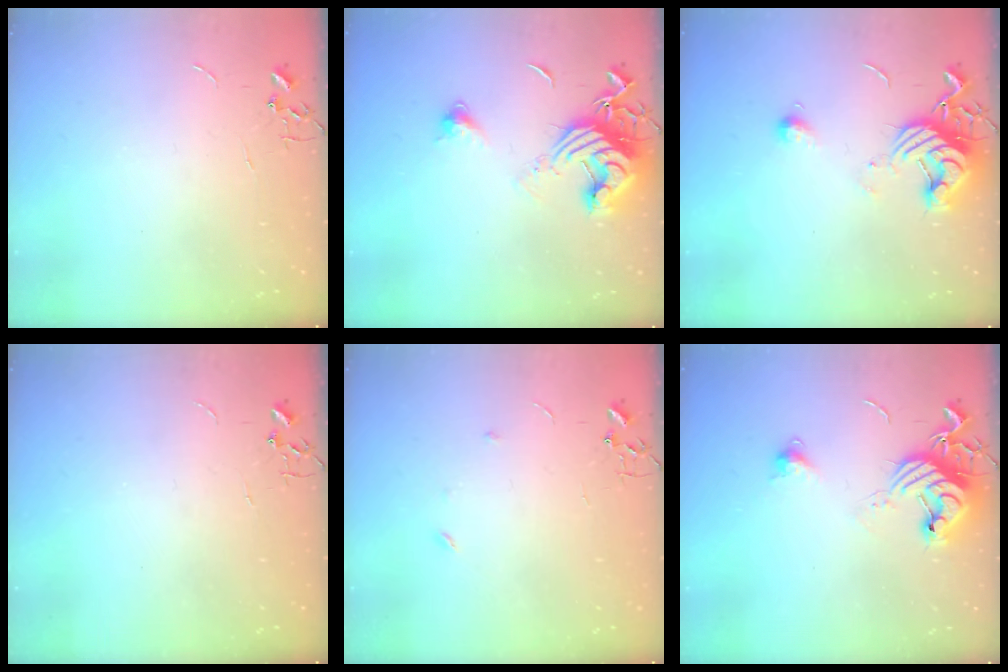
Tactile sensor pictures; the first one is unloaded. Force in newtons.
{"total": 13.8, "press": 13.7, "slide": 1.7}
{"total": 12.6, "press": 12.5, "slide": 0.9}
{"total": 0.0}
{"total": 3.5, "press": 3.4, "slide": 0.7}
{"total": 12.8, "press": 12.8, "slide": 0.8}